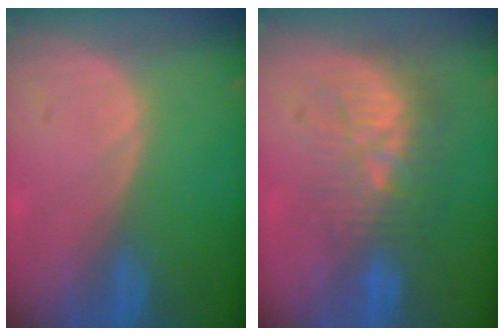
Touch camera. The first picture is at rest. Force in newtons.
{"total": 9.2, "press": 8.5, "slide": 3.4}